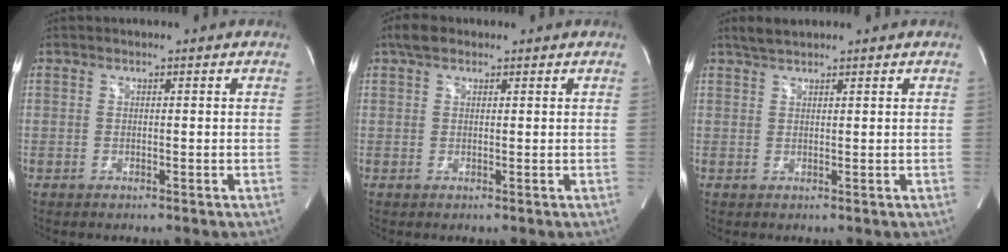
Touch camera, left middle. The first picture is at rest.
{"total": 2.6, "force": [1.8, 1.4, 1.3], "torque": [-0.028, 0.020, 0.032]}
{"total": 2.3, "force": [2.0, 0.4, 0.9], "torque": [-0.023, 0.013, 0.041]}